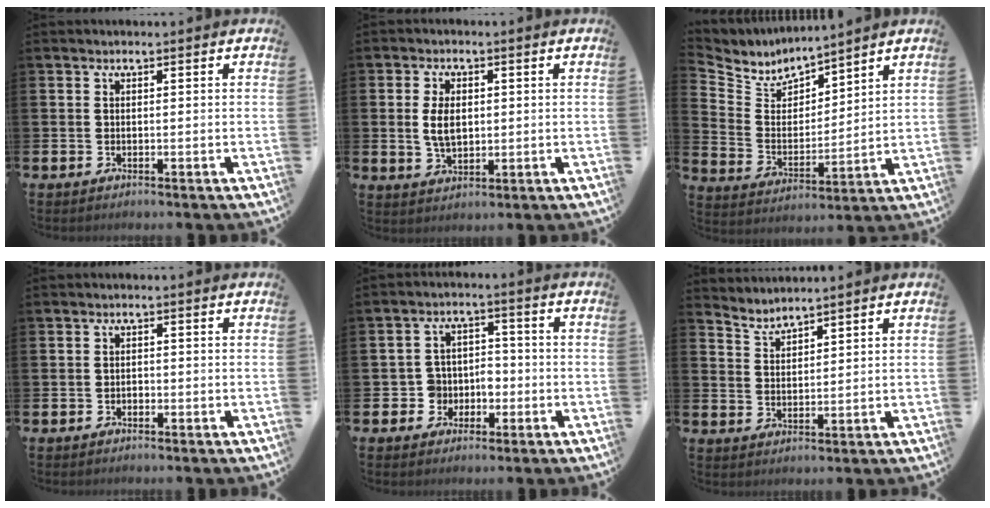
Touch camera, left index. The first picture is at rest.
{"total": 4.5, "force": [0.7, 2.7, 3.5], "torque": [-0.060, 0.005, 0.009]}
{"total": 5.2, "force": [5.0, 1.6, 0.2], "torque": [-0.044, -0.041, 0.084]}
{"total": 0.8, "force": [-0.4, 0.7, 0.3], "torque": [-0.002, 0.000, -0.010]}
{"total": 4.3, "force": [-1.7, 3.9, 0.6], "torque": [-0.028, 0.007, -0.038]}
{"total": 2.9, "force": [2.8, -0.2, -0.5], "torque": [-0.007, -0.019, 0.053]}